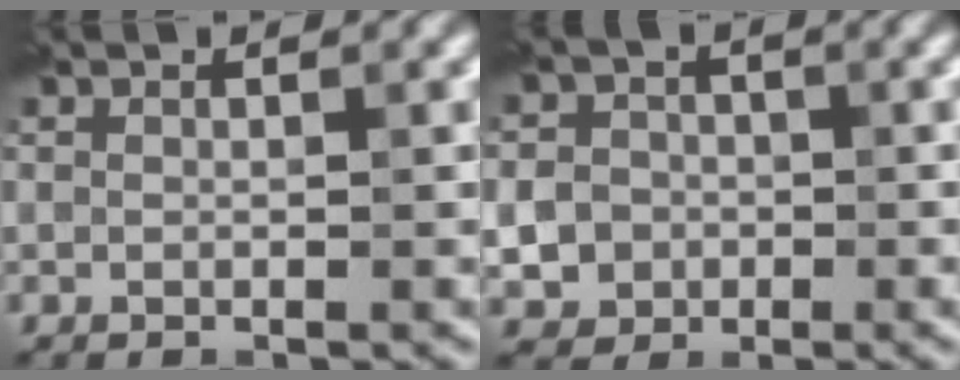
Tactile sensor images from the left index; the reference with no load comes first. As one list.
[{"total": 7.6, "force": [-1.8, 7.0, 2.2], "torque": [-0.040, -0.009, -0.065]}]